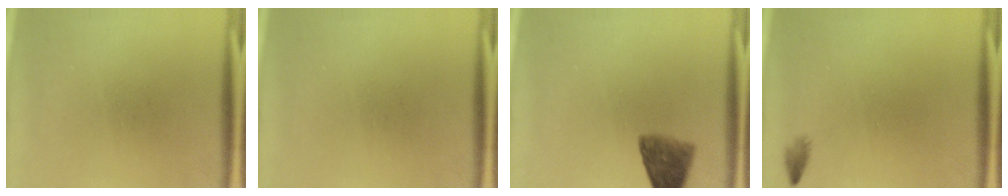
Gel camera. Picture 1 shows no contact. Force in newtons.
{"total": 0.0}
{"total": 5.5}
{"total": 0.8}